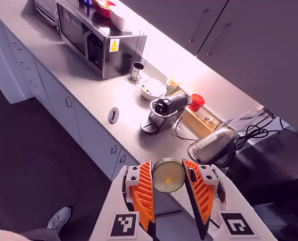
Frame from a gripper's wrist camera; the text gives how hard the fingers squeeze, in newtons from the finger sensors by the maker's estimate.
{"total": 11.6, "left": 11.9, "right": 11.2}